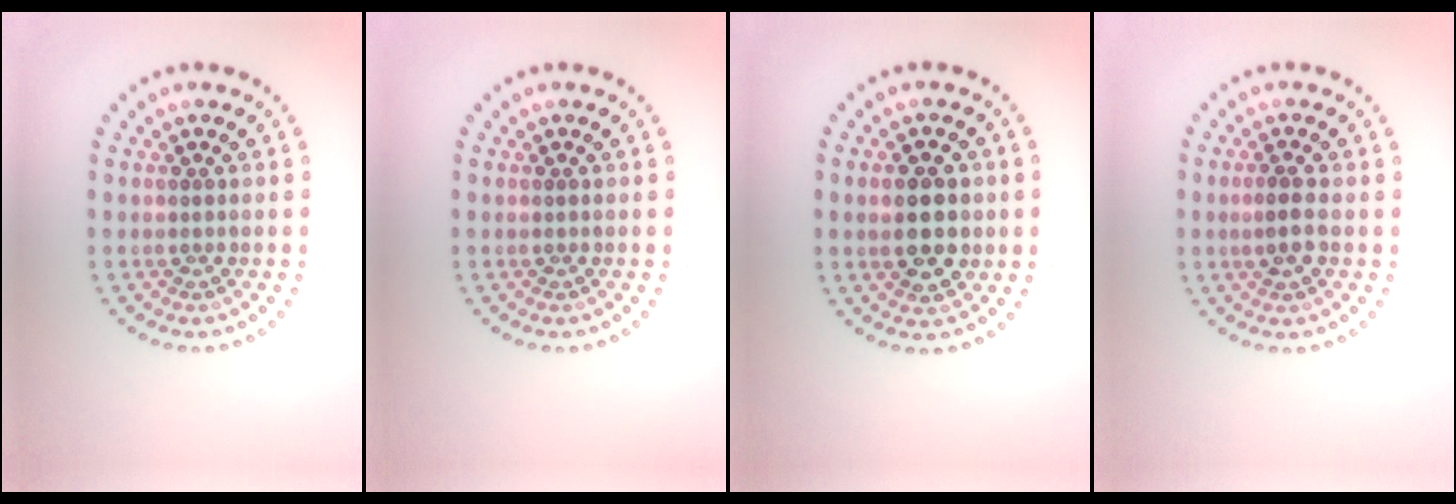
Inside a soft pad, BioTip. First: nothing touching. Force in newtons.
{"total": 0.0}
{"total": 4.6, "press": 4.6, "slide": 0.3}
{"total": 1.9, "press": 1.8, "slide": 0.5}